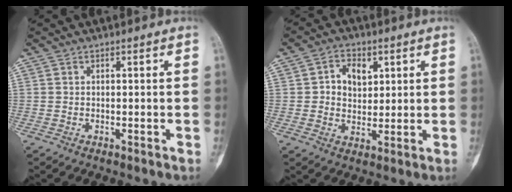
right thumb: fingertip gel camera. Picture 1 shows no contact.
{"total": 6.7, "force": [2.0, 5.1, 3.8], "torque": [-0.024, -0.005, 0.032]}